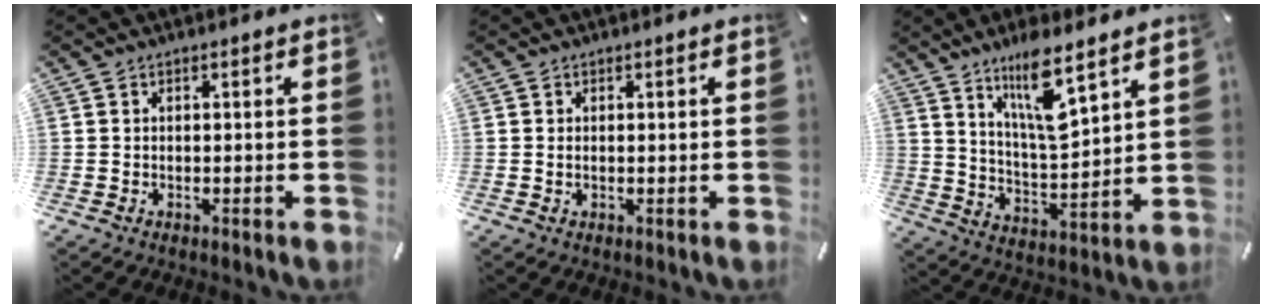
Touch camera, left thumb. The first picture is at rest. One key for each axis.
{"total": 0.8, "fx": 0.1, "fy": 0.4, "fz": 0.7, "tx": -0.008, "ty": -0.003, "tz": -0.001}
{"total": 12.3, "fx": 8.5, "fy": 2.9, "fz": 8.3, "tx": -0.151, "ty": -0.045, "tz": 0.148}